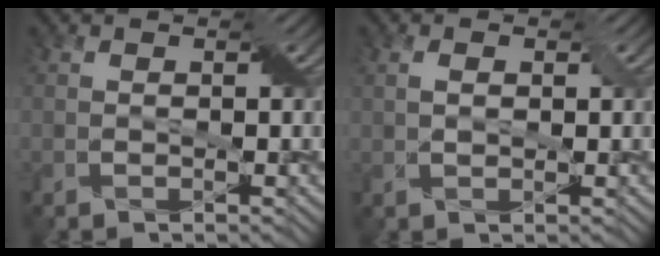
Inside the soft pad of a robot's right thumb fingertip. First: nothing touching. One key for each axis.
{"total": 1.8, "fx": 0.6, "fy": 1.0, "fz": 1.4, "tx": -0.027, "ty": -0.001, "tz": 0.013}